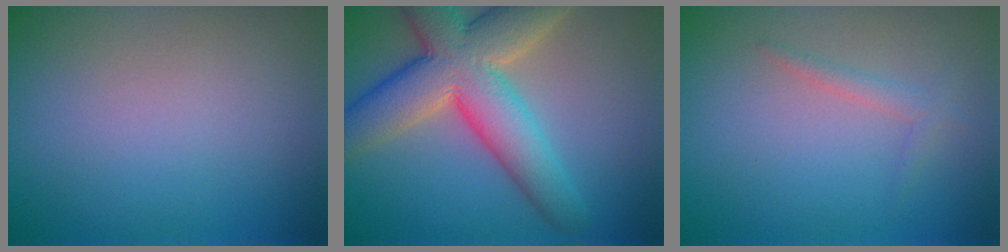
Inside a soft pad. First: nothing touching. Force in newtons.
{"total": 9.5, "press": 9.5, "slide": 0.7}
{"total": 1.3, "press": 1.3, "slide": 0.1}